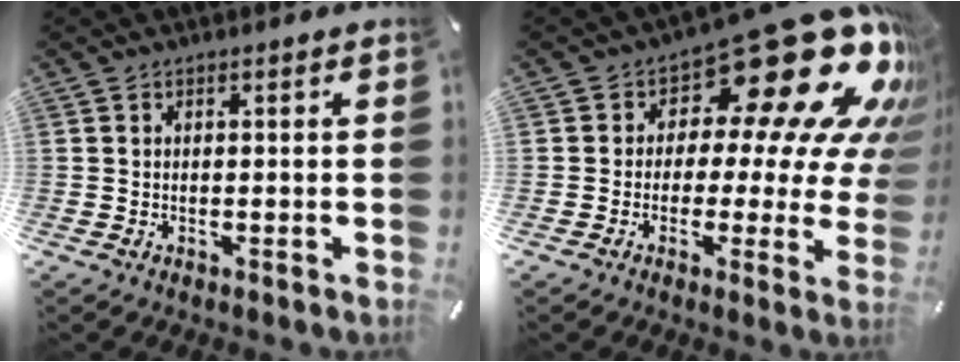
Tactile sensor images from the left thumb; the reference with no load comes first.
{"total": 22.2, "force": [12.4, 9.2, 15.9], "torque": [-0.215, -0.099, 0.200]}